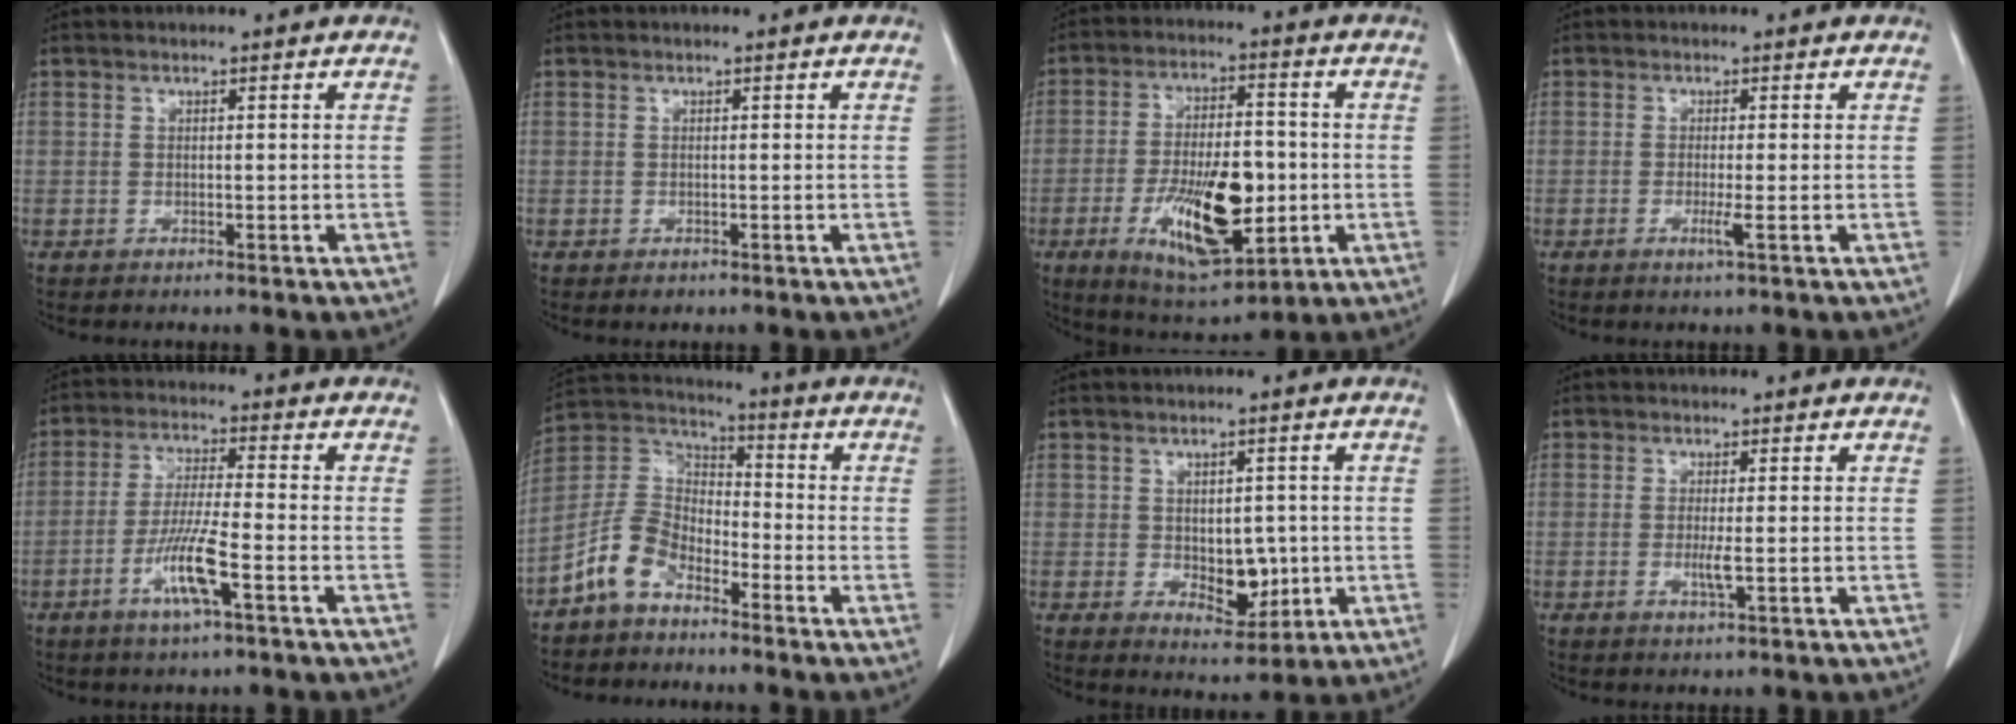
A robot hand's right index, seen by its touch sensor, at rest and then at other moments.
{"total": 0.8, "force": [-0.5, 0.6, 0.4], "torque": [-0.003, 0.002, -0.004]}
{"total": 15.2, "force": [-3.5, 5.5, 13.7], "torque": [-0.244, -0.006, -0.049]}
{"total": 2.0, "force": [-0.6, -0.2, 1.9], "torque": [-0.037, -0.005, -0.012]}
{"total": 8.1, "force": [-3.5, 0.2, 7.3], "torque": [-0.146, -0.009, -0.067]}
{"total": 8.4, "force": [-5.6, 4.7, 4.2], "torque": [-0.103, 0.024, -0.118]}
{"total": 6.0, "force": [-0.5, 3.6, 4.8], "torque": [-0.060, -0.003, 0.007]}
{"total": 2.2, "force": [-0.4, 0.1, 2.2], "torque": [-0.047, -0.005, -0.006]}